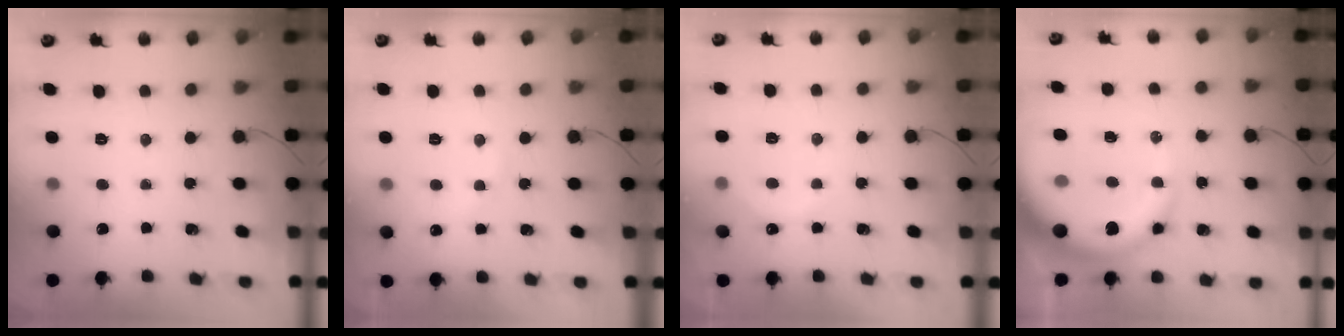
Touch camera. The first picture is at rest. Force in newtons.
{"total": 5.6, "press": 5.5, "slide": 1.0}
{"total": 3.3, "press": 3.2, "slide": 0.8}
{"total": 15.0, "press": 14.7, "slide": 3.2}